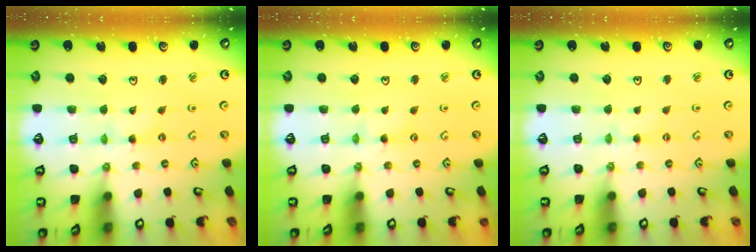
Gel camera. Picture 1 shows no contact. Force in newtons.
{"total": 1.2, "press": 1.1, "slide": 0.2}
{"total": 1.9, "press": 1.9, "slide": 0.4}